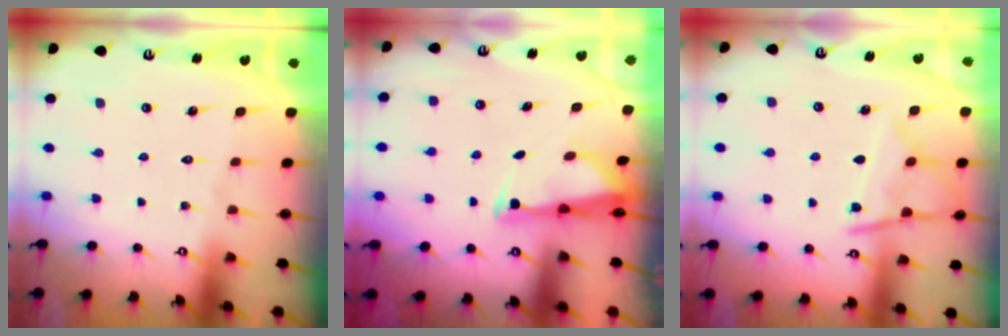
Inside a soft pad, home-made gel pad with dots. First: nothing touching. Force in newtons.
{"total": 2.9, "press": 2.8, "slide": 0.8}
{"total": 10.5, "press": 10.4, "slide": 1.0}